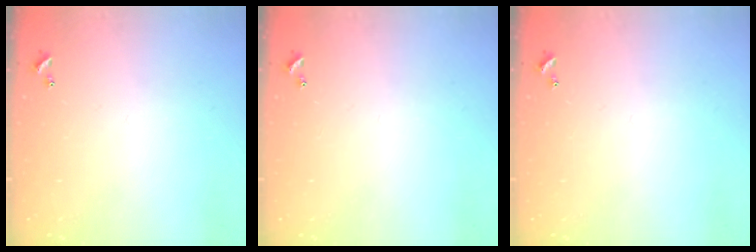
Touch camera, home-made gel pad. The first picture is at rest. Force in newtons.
{"total": 0.0}
{"total": 0.0}